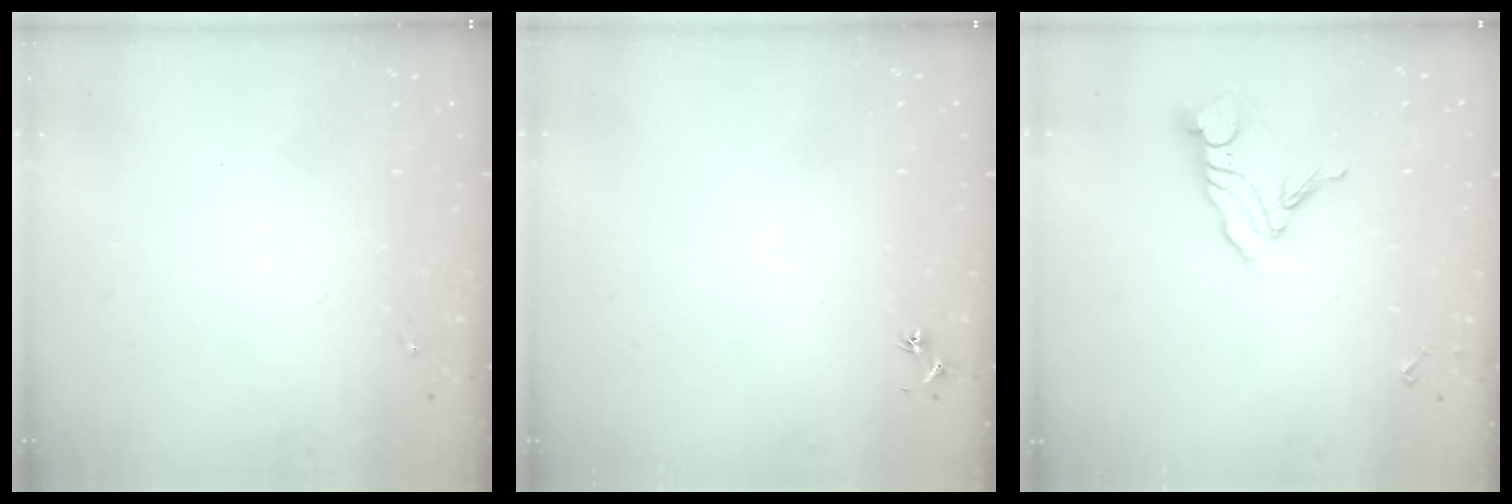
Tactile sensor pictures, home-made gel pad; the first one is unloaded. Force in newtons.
{"total": 2.5, "press": 2.5, "slide": 0.3}
{"total": 10.7, "press": 10.6, "slide": 1.0}